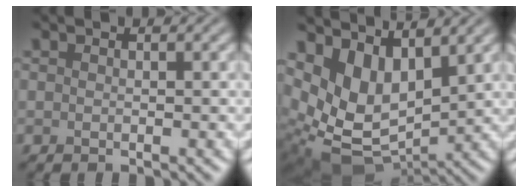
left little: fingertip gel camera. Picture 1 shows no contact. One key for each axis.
{"total": 9.1, "fx": 2.4, "fy": 5.8, "fz": 6.5, "tx": -0.118, "ty": -0.023, "tz": 0.060}